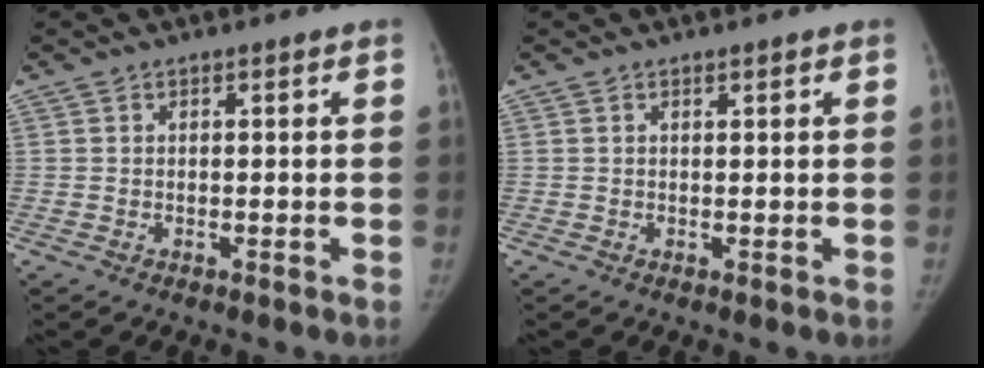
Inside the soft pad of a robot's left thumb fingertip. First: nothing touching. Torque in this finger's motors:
{"motor_torque": [-0.28, -0.15, -0.51, 0.34, -0.07]}